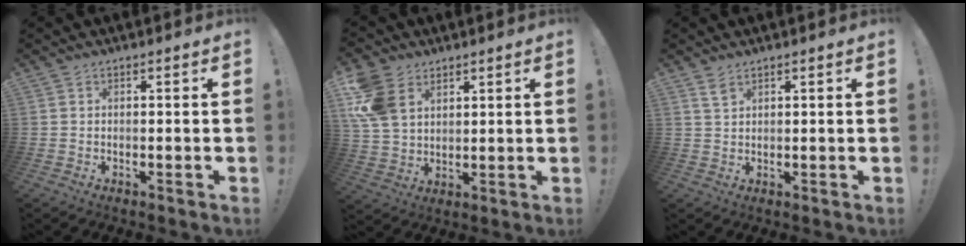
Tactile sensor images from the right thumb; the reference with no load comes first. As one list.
[{"total": 12.9, "force": [6.0, 9.1, 6.8], "torque": [-0.141, -0.019, 0.120]}, {"total": 2.9, "force": [2.0, 1.4, 1.5], "torque": [-0.018, -0.011, 0.035]}]